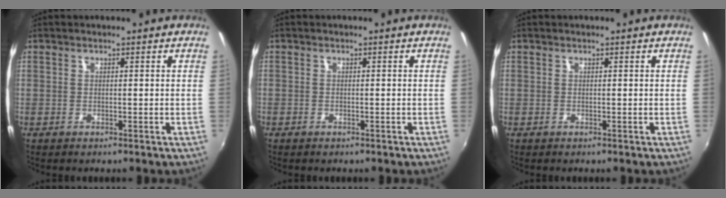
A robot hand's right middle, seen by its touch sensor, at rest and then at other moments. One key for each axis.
{"total": 0.8, "fx": -0.6, "fy": 0.5, "fz": 0.0, "tx": -0.004, "ty": 0.003, "tz": -0.010}
{"total": 0.0}